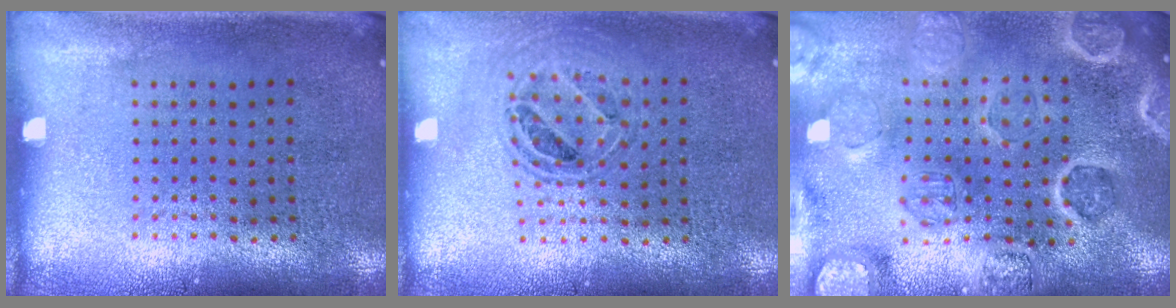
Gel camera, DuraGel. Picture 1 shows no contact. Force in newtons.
{"total": 0.8, "press": 0.8, "slide": 0.2}
{"total": 3.1, "press": 3.1, "slide": 0.5}